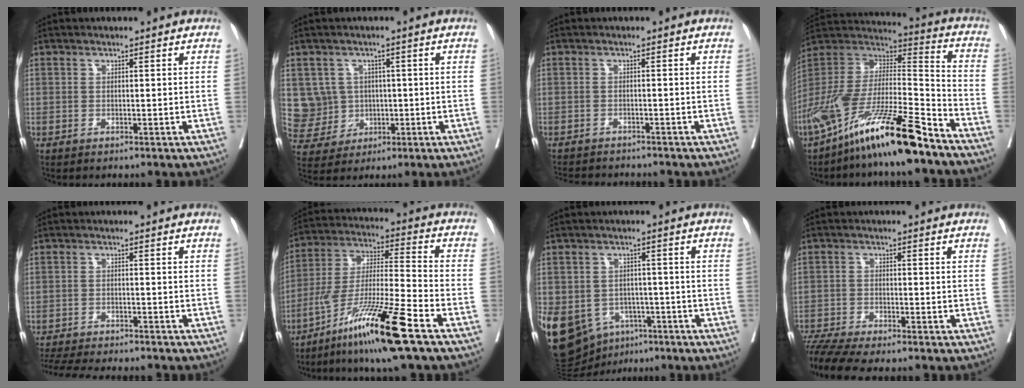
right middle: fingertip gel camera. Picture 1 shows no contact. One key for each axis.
{"total": 6.3, "fx": 0.8, "fy": 6.3, "fz": 0.2, "tx": -0.004, "ty": 0.016, "tz": 0.025}
{"total": 8.0, "fx": -7.5, "fy": 1.5, "fz": 2.3, "tx": -0.032, "ty": -0.005, "tz": -0.103}
{"total": 21.9, "fx": -15.3, "fy": 2.6, "fz": 15.5, "tx": -0.313, "ty": -0.032, "tz": -0.281}
{"total": 14.0, "fx": -12.6, "fy": 2.2, "fz": 5.6, "tx": -0.107, "ty": -0.020, "tz": -0.177}
{"total": 17.0, "fx": -10.4, "fy": -0.2, "fz": 13.5, "tx": -0.293, "ty": -0.046, "tz": -0.195}
{"total": 22.8, "fx": -9.7, "fy": 17.7, "fz": 10.6, "tx": -0.321, "ty": -0.010, "tz": -0.132}
{"total": 8.2, "fx": -7.4, "fy": -0.1, "fz": 3.5, "tx": -0.057, "ty": -0.011, "tz": -0.126}